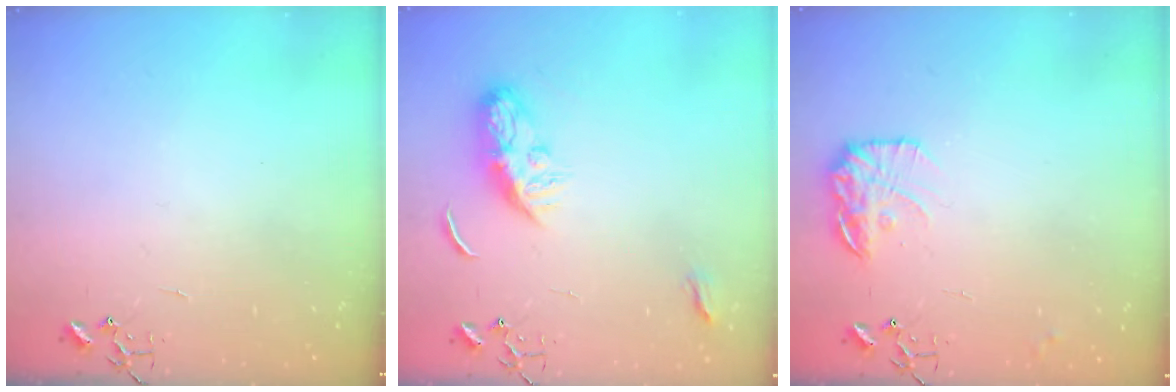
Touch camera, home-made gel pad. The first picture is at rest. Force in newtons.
{"total": 8.7, "press": 8.7, "slide": 0.4}
{"total": 13.3, "press": 13.3, "slide": 0.8}